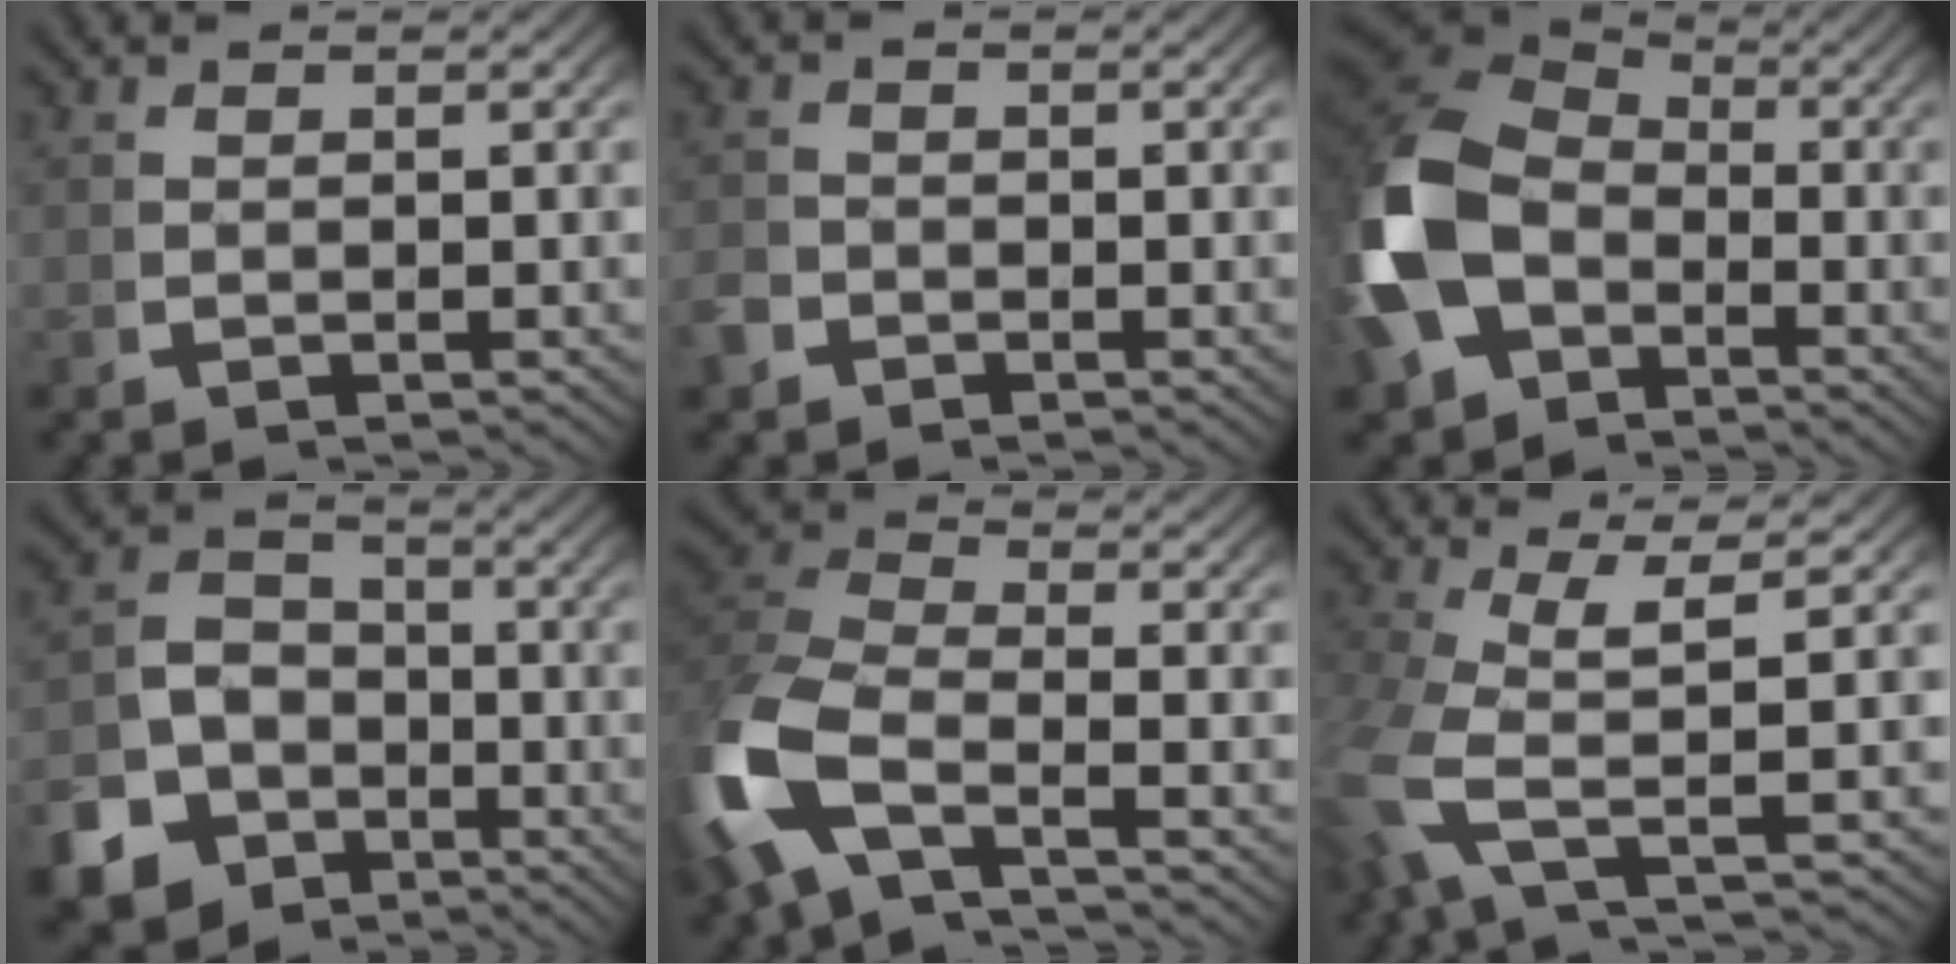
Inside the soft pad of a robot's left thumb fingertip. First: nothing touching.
{"total": 1.8, "force": [-1.2, 1.2, 0.4], "torque": [-0.011, -0.004, -0.024]}
{"total": 11.5, "force": [-0.8, 8.6, 7.6], "torque": [-0.193, -0.022, 0.002]}
{"total": 13.2, "force": [-5.5, 10.8, 5.3], "torque": [-0.094, -0.042, -0.094]}
{"total": 10.0, "force": [-1.7, 6.9, 7.0], "torque": [-0.191, -0.013, -0.028]}
{"total": 6.3, "force": [1.1, 2.0, 5.9], "torque": [-0.148, -0.007, 0.021]}